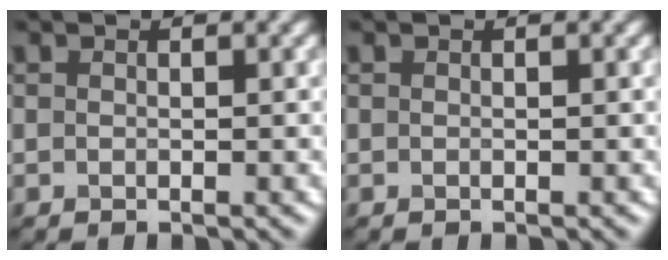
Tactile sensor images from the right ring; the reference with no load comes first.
{"total": 0.0}